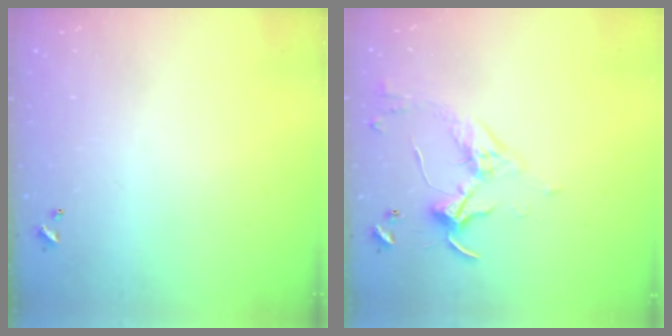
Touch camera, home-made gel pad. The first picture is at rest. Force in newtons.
{"total": 3.3, "press": 3.3, "slide": 0.6}